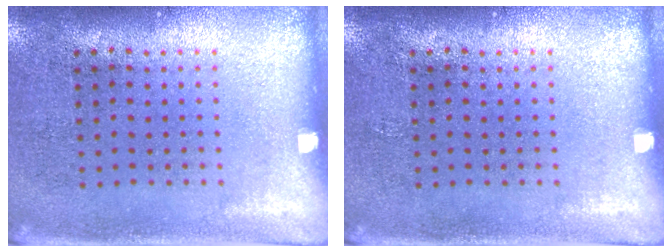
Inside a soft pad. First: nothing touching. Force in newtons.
{"total": 0.0}